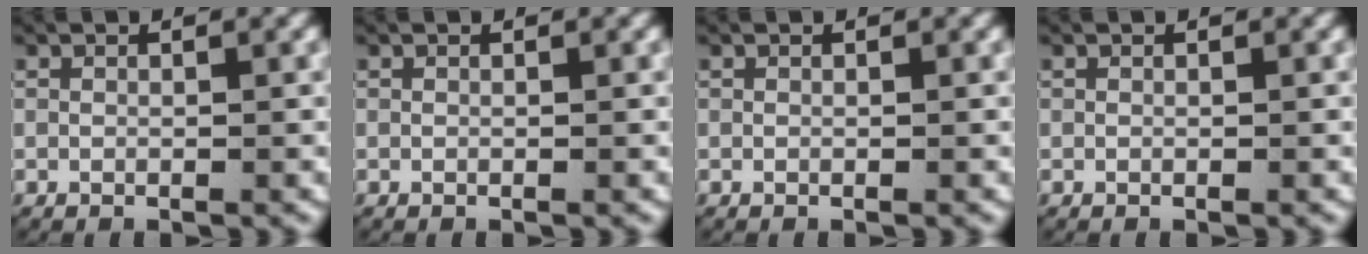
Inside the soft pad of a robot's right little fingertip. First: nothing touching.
{"total": 0.0}
{"total": 0.0}
{"total": 0.0}